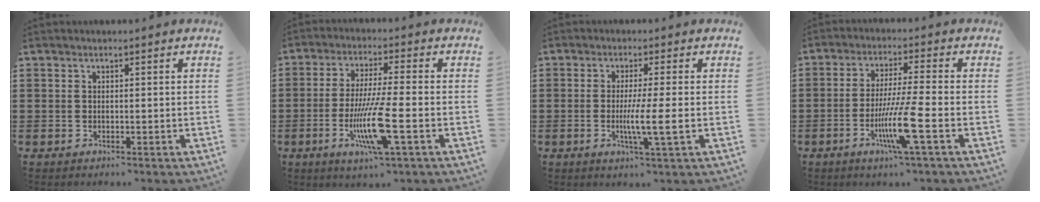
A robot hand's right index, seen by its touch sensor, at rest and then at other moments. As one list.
[{"total": 10.8, "force": [-3.3, 1.1, 10.2], "torque": [-0.206, -0.020, -0.065]}, {"total": 5.8, "force": [-1.0, -0.2, 5.8], "torque": [-0.100, -0.014, -0.018]}, {"total": 9.2, "force": [-3.5, -0.1, 8.5], "torque": [-0.166, -0.020, -0.067]}]